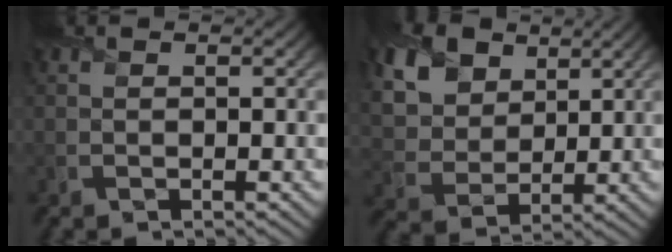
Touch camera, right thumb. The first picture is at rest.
{"total": 11.7, "force": [6.0, 7.9, 6.2], "torque": [-0.192, 0.008, 0.121]}